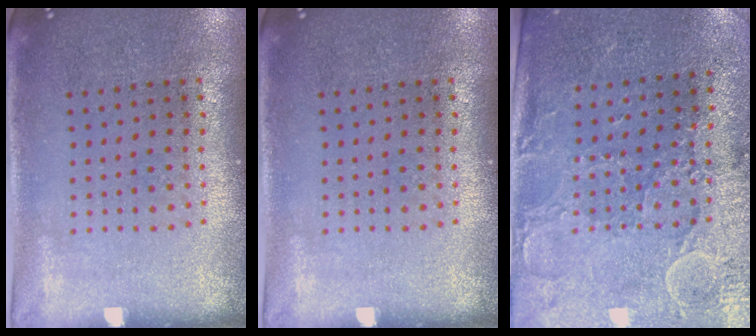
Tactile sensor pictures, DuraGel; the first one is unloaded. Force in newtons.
{"total": 0.0}
{"total": 3.0, "press": 2.6, "slide": 1.5}